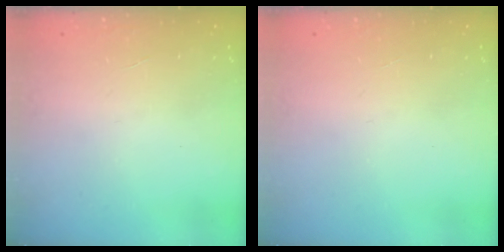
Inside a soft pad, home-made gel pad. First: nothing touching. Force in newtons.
{"total": 0.0}